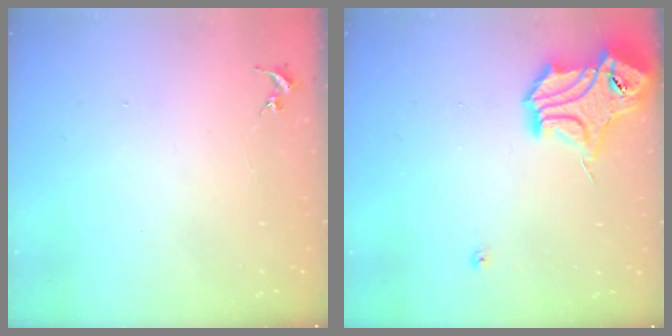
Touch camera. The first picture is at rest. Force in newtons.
{"total": 18.1, "press": 17.9, "slide": 2.0}